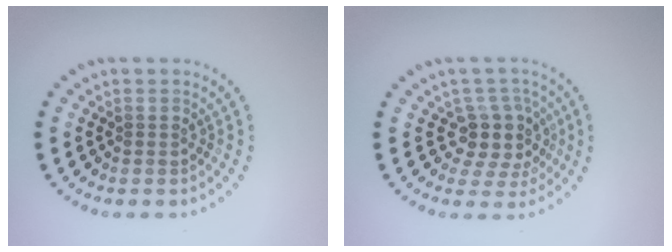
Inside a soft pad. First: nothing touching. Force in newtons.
{"total": 3.8, "press": 3.0, "slide": 2.3}